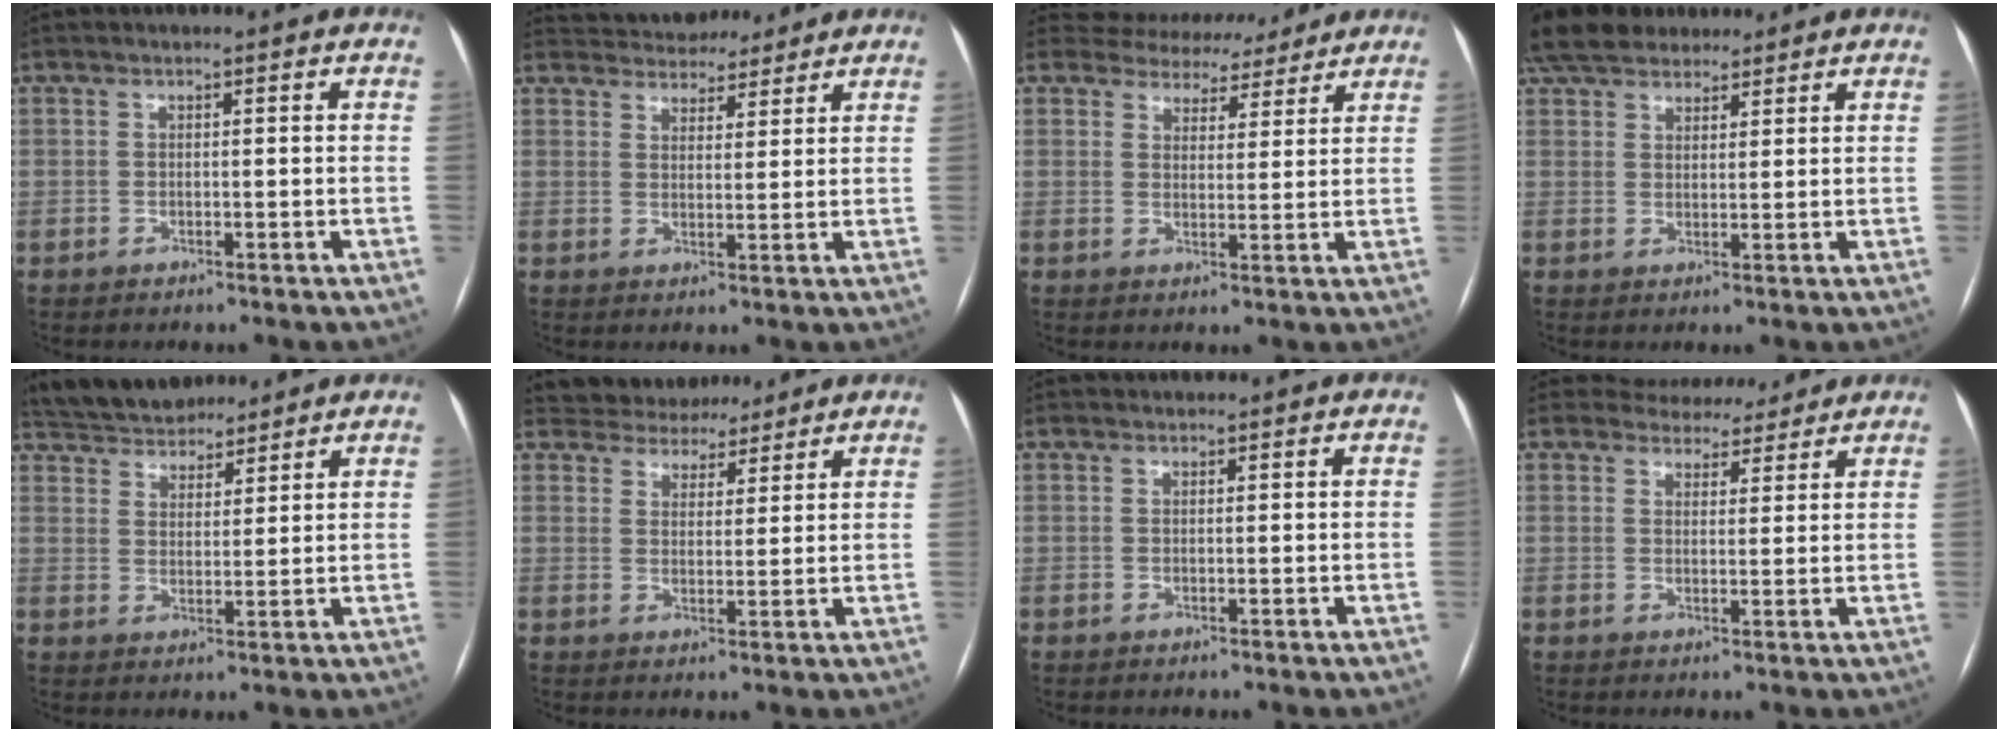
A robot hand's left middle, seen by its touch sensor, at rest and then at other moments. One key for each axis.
{"total": 9.8, "fx": 8.9, "fy": 3.7, "fz": 1.6, "tx": -0.018, "ty": 0.016, "tz": 0.127}
{"total": 9.4, "fx": 8.5, "fy": 3.9, "fz": 0.6, "tx": 0.002, "ty": 0.012, "tz": 0.108}
{"total": 13.3, "fx": 10.8, "fy": 5.9, "fz": 5.0, "tx": -0.100, "ty": 0.050, "tz": 0.183}
{"total": 11.1, "fx": 9.9, "fy": 4.1, "fz": 2.8, "tx": -0.051, "ty": 0.025, "tz": 0.169}
{"total": 7.6, "fx": 6.9, "fy": 3.2, "fz": 0.5, "tx": -0.005, "ty": 0.014, "tz": 0.098}
{"total": 0.6, "fx": 0.5, "fy": 0.4, "fz": 0.0, "tx": 0.002, "ty": 0.004, "tz": 0.007}
{"total": 7.1, "fx": 6.5, "fy": 2.9, "fz": 0.4, "tx": 0.004, "ty": 0.008, "tz": 0.081}